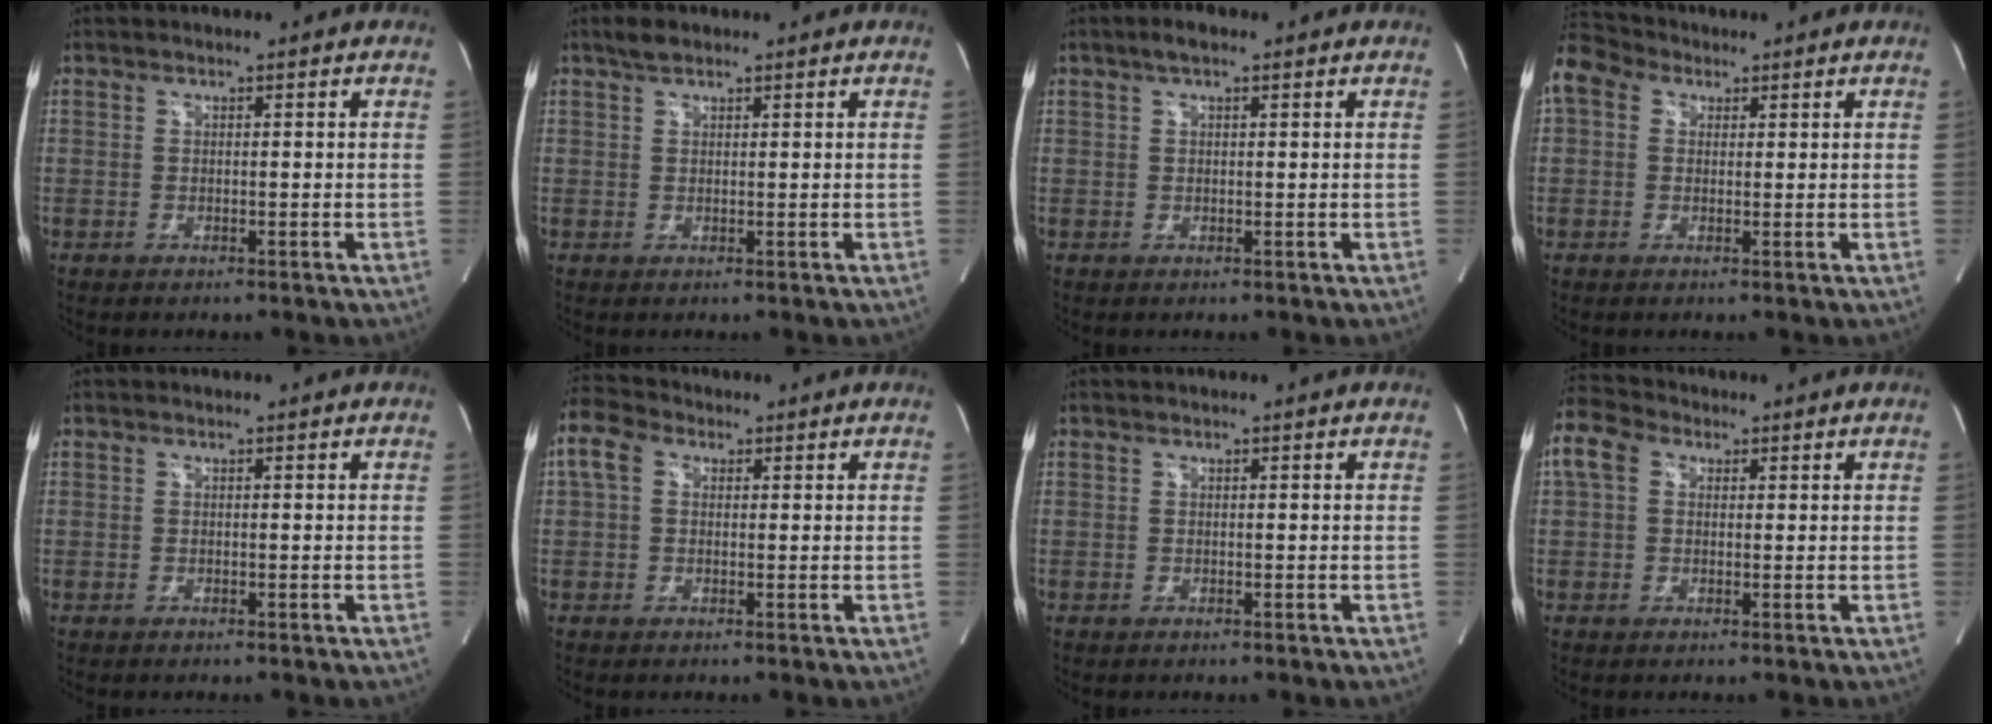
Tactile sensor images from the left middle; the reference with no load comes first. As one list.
[{"total": 1.9, "force": [1.5, 0.8, 0.9], "torque": [-0.024, 0.006, 0.029]}, {"total": 2.6, "force": [1.6, 0.8, 2.0], "torque": [-0.039, 0.014, 0.026]}, {"total": 8.3, "force": [4.0, 6.2, 3.9], "torque": [-0.097, 0.051, 0.076]}, {"total": 0.0}, {"total": 6.9, "force": [2.4, 4.9, 4.2], "torque": [-0.111, 0.039, 0.045]}, {"total": 0.0}, {"total": 10.5, "force": [4.1, 7.8, 5.7], "torque": [-0.149, 0.051, 0.073]}]